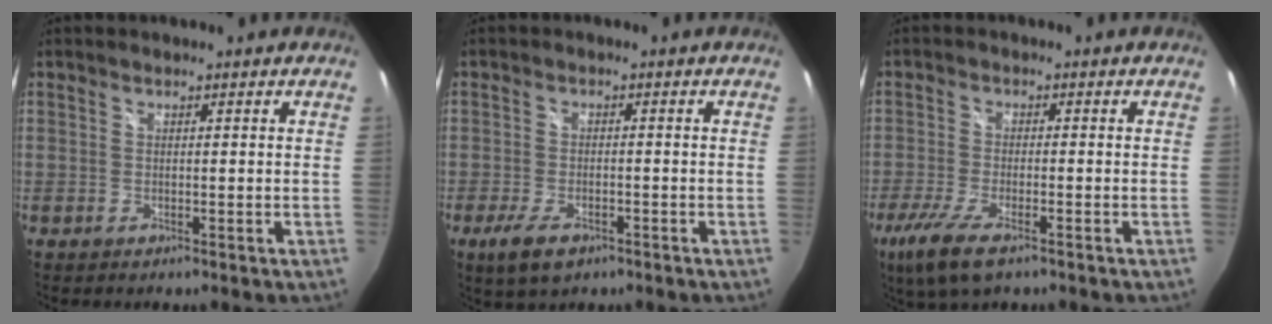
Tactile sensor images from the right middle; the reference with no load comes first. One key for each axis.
{"total": 6.1, "fx": -3.8, "fy": 2.7, "fz": 4.0, "tx": -0.099, "ty": -0.019, "tz": -0.067}
{"total": 9.0, "fx": -5.7, "fy": 2.5, "fz": 6.4, "tx": -0.156, "ty": -0.033, "tz": -0.107}